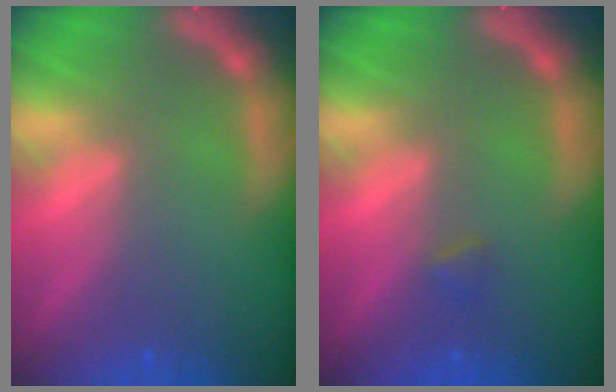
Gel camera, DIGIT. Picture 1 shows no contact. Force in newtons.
{"total": 0.9}